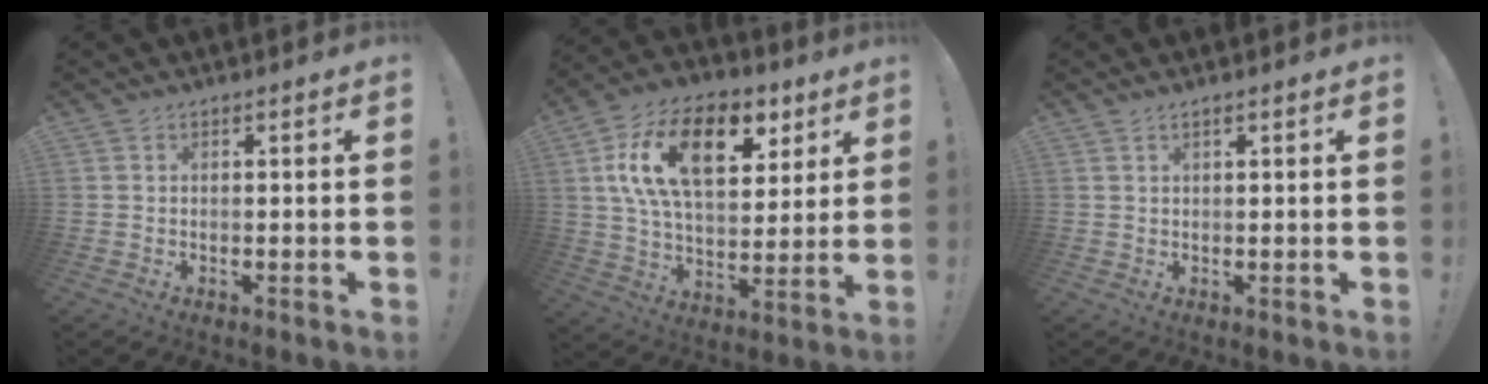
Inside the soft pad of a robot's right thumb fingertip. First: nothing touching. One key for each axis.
{"total": 21.2, "fx": 8.4, "fy": 12.4, "fz": 15.0, "tx": -0.248, "ty": -0.026, "tz": 0.144}
{"total": 1.4, "fx": 0.8, "fy": 0.1, "fz": 1.1, "tx": -0.031, "ty": 0.005, "tz": 0.015}